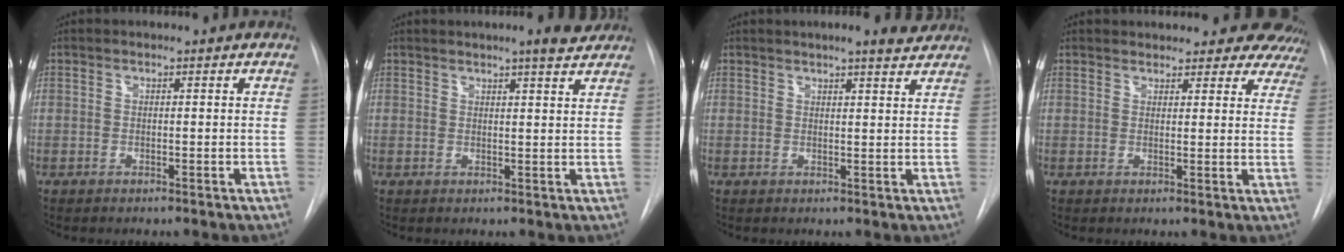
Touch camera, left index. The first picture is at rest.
{"total": 4.4, "force": [3.8, 0.2, 2.1], "torque": [-0.036, 0.000, 0.043]}
{"total": 5.4, "force": [4.8, 0.6, 2.4], "torque": [-0.037, 0.004, 0.052]}
{"total": 16.9, "force": [15.5, 6.0, 3.3], "torque": [-0.027, -0.011, 0.160]}